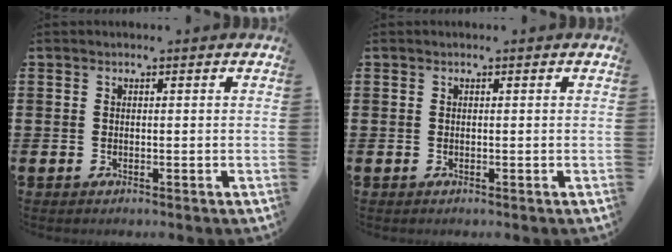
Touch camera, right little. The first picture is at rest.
{"total": 0.0}